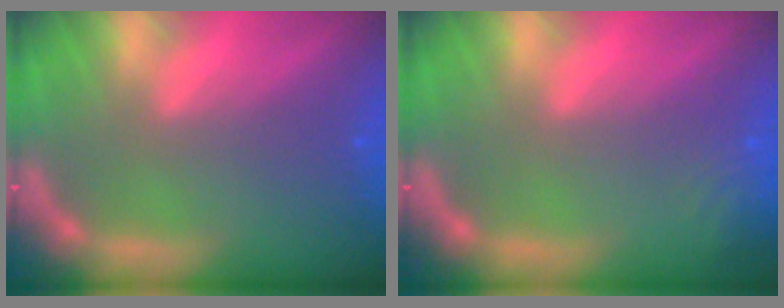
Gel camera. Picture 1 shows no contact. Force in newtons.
{"total": 2.4}